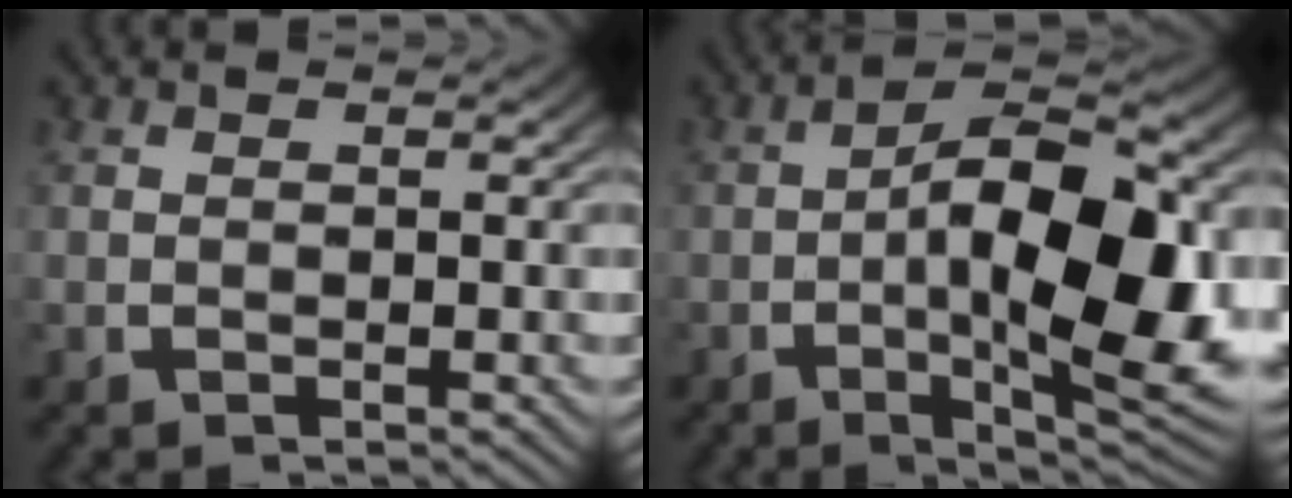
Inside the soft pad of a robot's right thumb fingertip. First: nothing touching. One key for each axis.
{"total": 14.6, "fx": -2.2, "fy": 6.9, "fz": 12.7, "tx": -0.200, "ty": -0.030, "tz": -0.030}